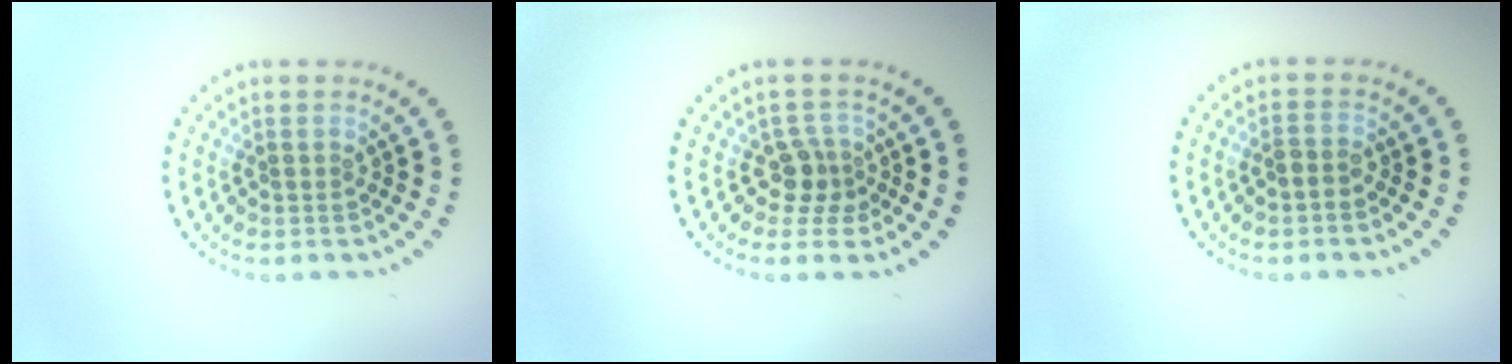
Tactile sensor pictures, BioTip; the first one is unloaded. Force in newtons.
{"total": 2.3, "press": 1.7, "slide": 1.5}
{"total": 1.3, "press": 1.2, "slide": 0.6}